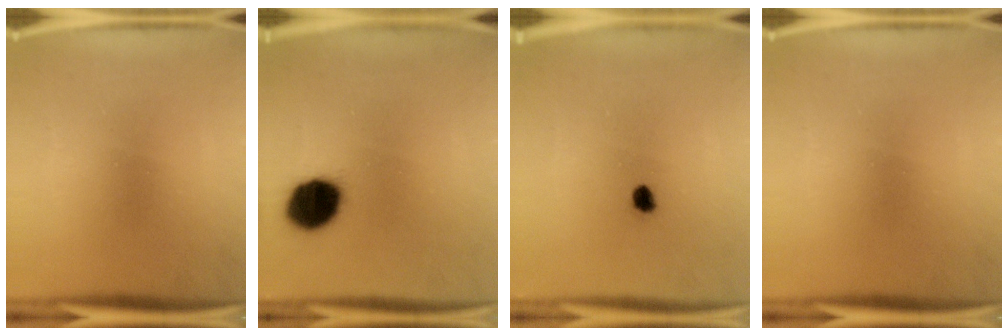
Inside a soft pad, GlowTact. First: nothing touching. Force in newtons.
{"total": 12.9}
{"total": 3.0}
{"total": 0.0}